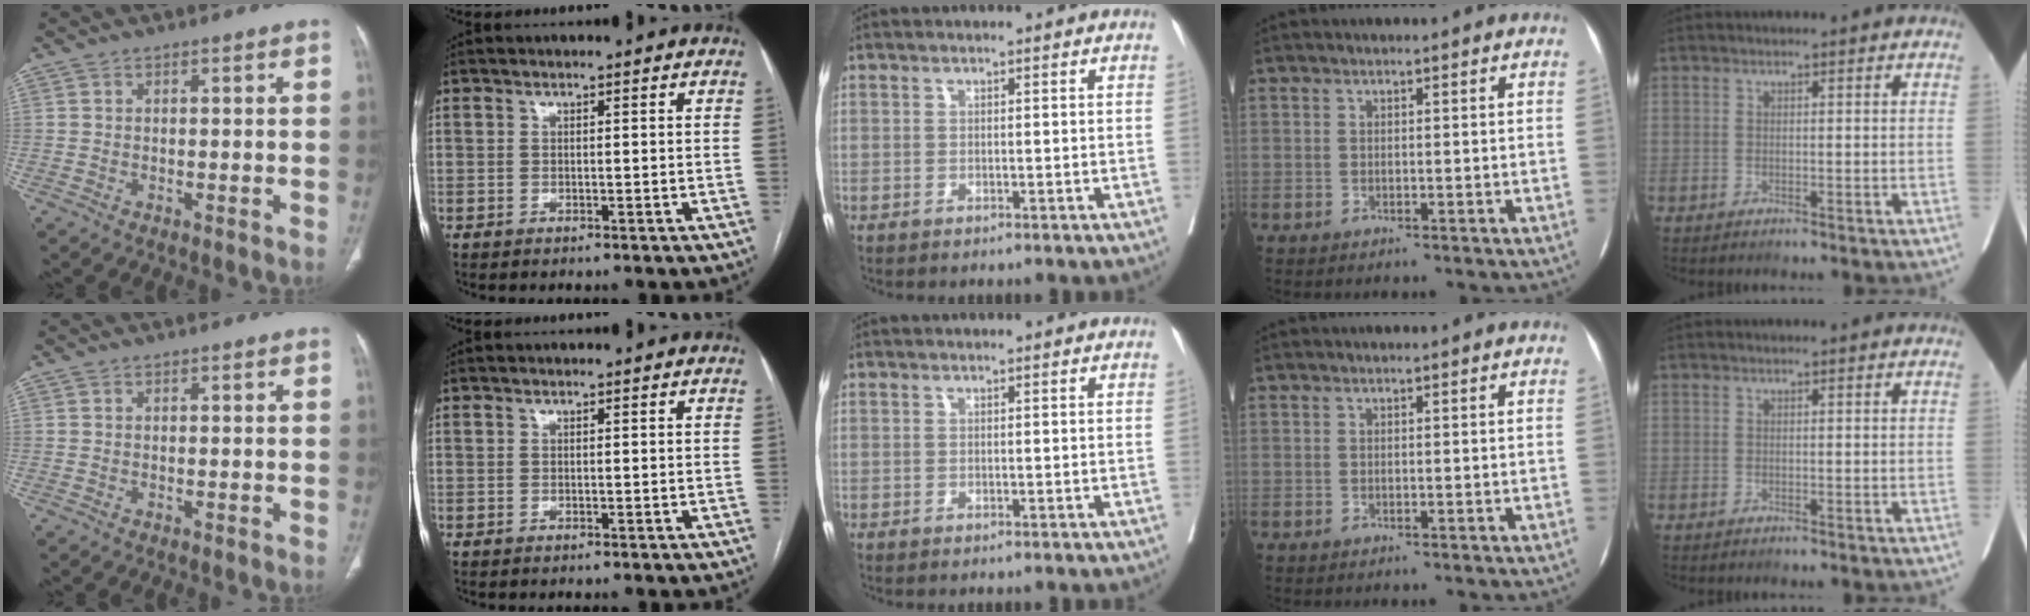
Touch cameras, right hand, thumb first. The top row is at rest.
{}